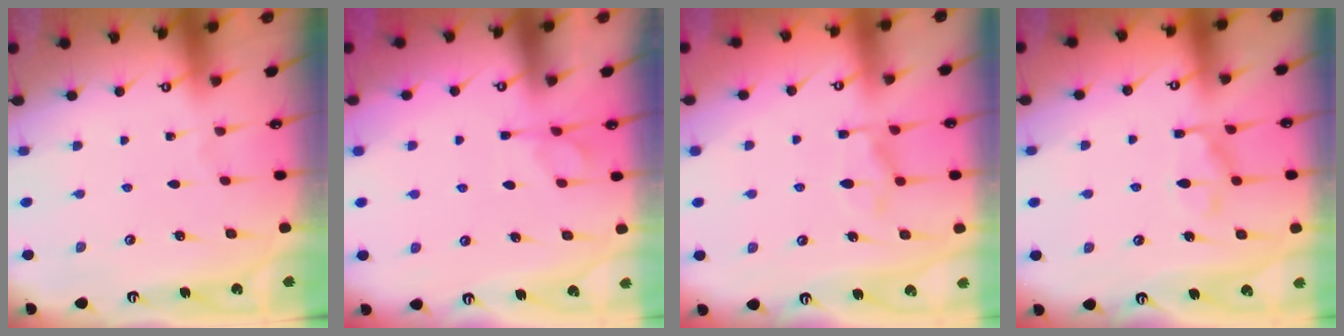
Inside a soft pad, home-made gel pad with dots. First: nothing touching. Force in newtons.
{"total": 2.9, "press": 2.6, "slide": 1.4}
{"total": 2.6, "press": 2.1, "slide": 1.5}
{"total": 9.6, "press": 9.6, "slide": 0.7}